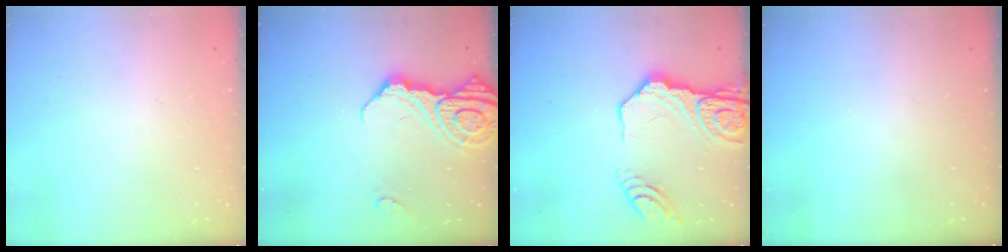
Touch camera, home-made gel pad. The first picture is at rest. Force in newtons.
{"total": 15.5, "press": 15.3, "slide": 1.8}
{"total": 17.6, "press": 17.6, "slide": 1.1}
{"total": 0.0}